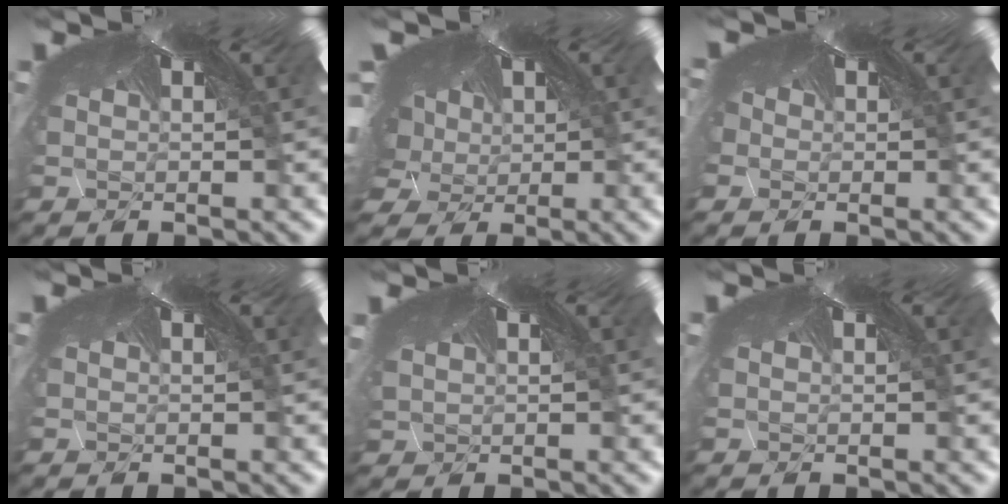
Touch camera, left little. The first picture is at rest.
{"total": 5.6, "force": [-4.3, 2.8, 2.3], "torque": [-0.094, -0.056, -0.033]}
{"total": 1.3, "force": [-0.5, 0.5, 1.0], "torque": [-0.025, -0.007, -0.001]}
{"total": 0.0}
{"total": 1.0, "force": [-0.8, -0.3, -0.5], "torque": [-0.001, -0.015, 0.003]}
{"total": 0.0}